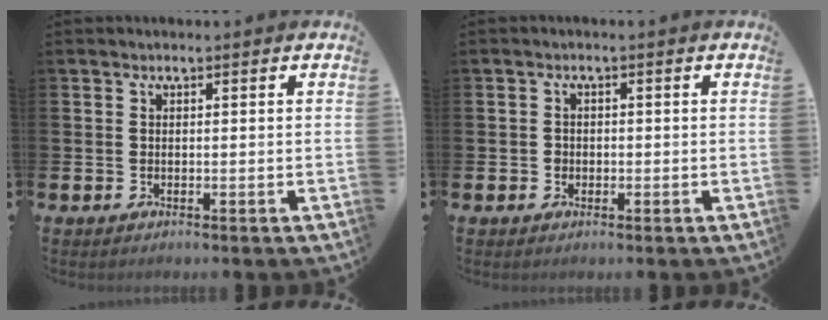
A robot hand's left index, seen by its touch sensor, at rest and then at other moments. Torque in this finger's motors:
{"motor_torque": [-0.25, -0.14, -0.04, -0.01]}